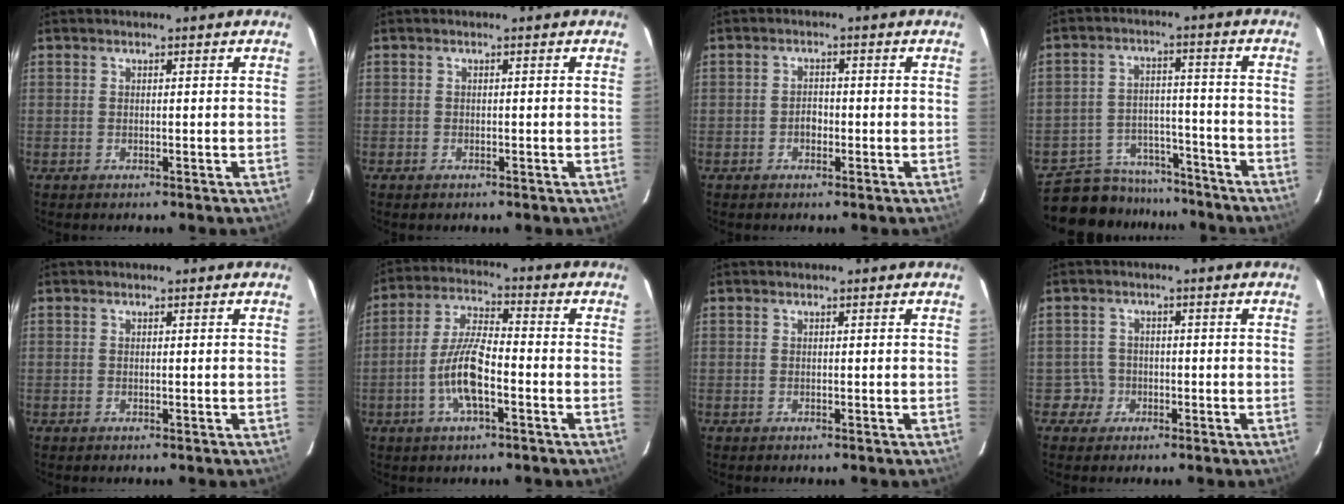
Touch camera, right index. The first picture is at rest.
{"total": 0.8, "force": [-0.6, 0.5, 0.2], "torque": [-0.002, 0.001, -0.009]}
{"total": 1.9, "force": [-0.8, 1.4, 0.9], "torque": [-0.016, 0.007, -0.014]}
{"total": 13.5, "force": [-11.8, 6.2, 2.3], "torque": [-0.069, 0.030, -0.167]}
{"total": 0.0}
{"total": 9.4, "force": [-3.4, 2.5, 8.4], "torque": [-0.173, 0.004, -0.065]}
{"total": 0.0}
{"total": 3.1, "force": [-1.2, 2.8, -0.5], "torque": [0.014, 0.021, -0.019]}